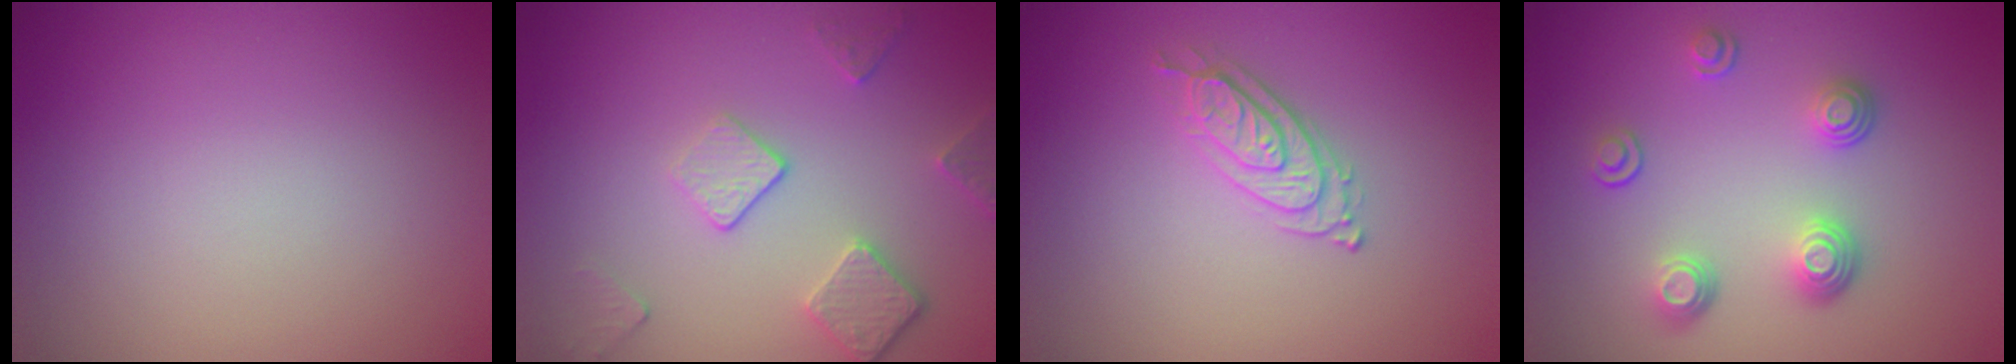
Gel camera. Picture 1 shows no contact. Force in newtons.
{"total": 3.7, "press": 2.8, "slide": 2.4}
{"total": 2.2, "press": 2.2, "slide": 0.4}
{"total": 3.4, "press": 2.6, "slide": 2.2}